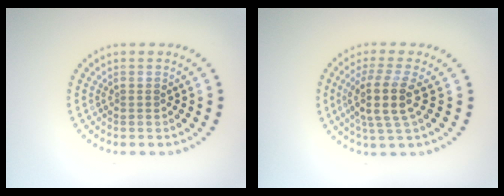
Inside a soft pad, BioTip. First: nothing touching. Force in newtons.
{"total": 3.8, "press": 3.0, "slide": 2.3}